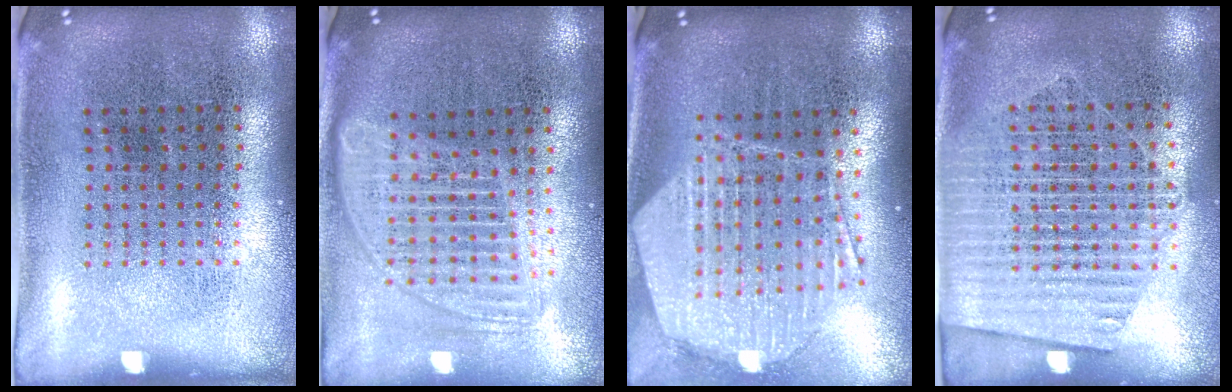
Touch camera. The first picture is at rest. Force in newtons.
{"total": 1.8, "press": 1.5, "slide": 0.9}
{"total": 2.2, "press": 1.9, "slide": 1.1}
{"total": 1.6, "press": 1.5, "slide": 0.7}